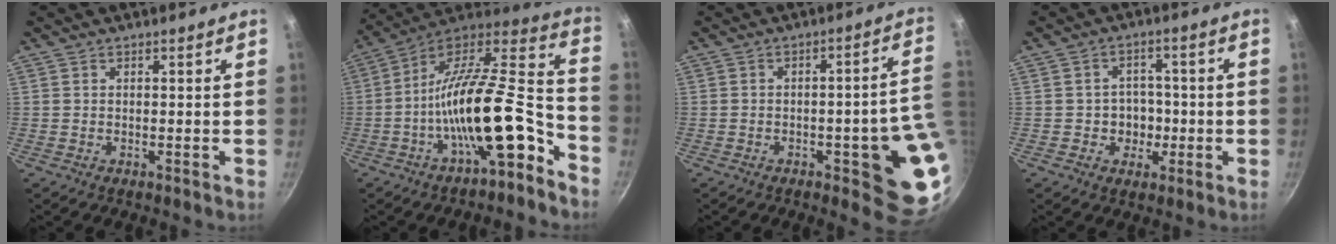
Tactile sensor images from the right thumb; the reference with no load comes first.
{"total": 21.7, "force": [-9.6, 7.1, 18.2], "torque": [-0.263, 0.073, -0.177]}
{"total": 14.1, "force": [-2.8, 4.3, 13.1], "torque": [-0.107, 0.015, -0.034]}
{"total": 5.1, "force": [-1.0, 4.6, 2.0], "torque": [0.005, 0.010, -0.016]}